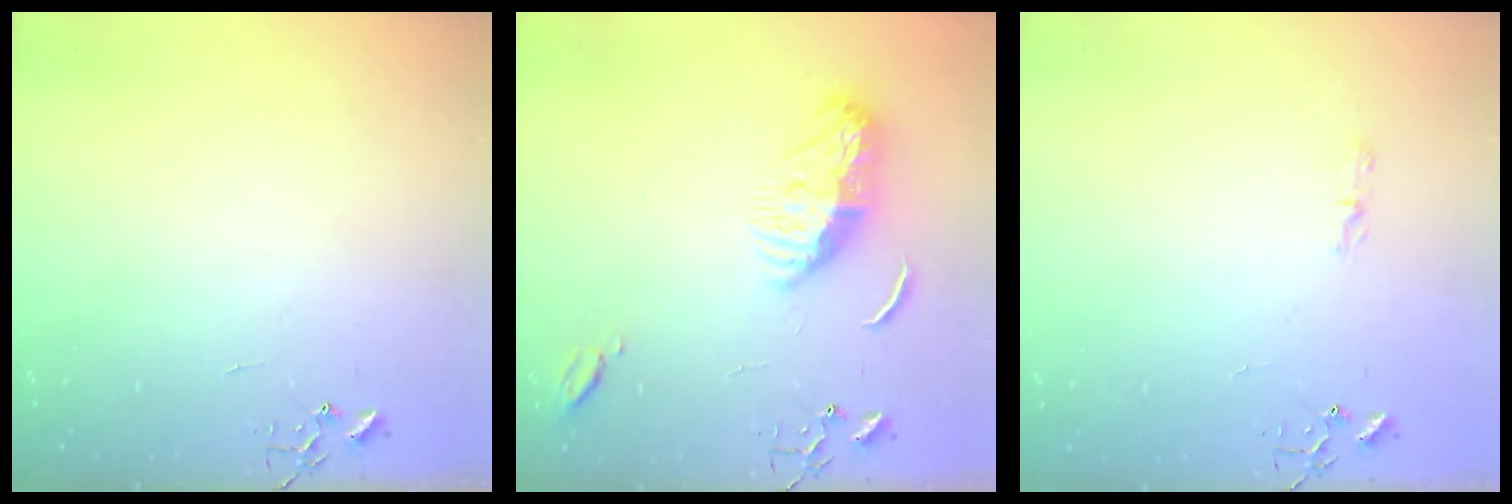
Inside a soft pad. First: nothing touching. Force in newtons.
{"total": 11.1, "press": 11.0, "slide": 1.0}
{"total": 3.9, "press": 3.9, "slide": 0.5}